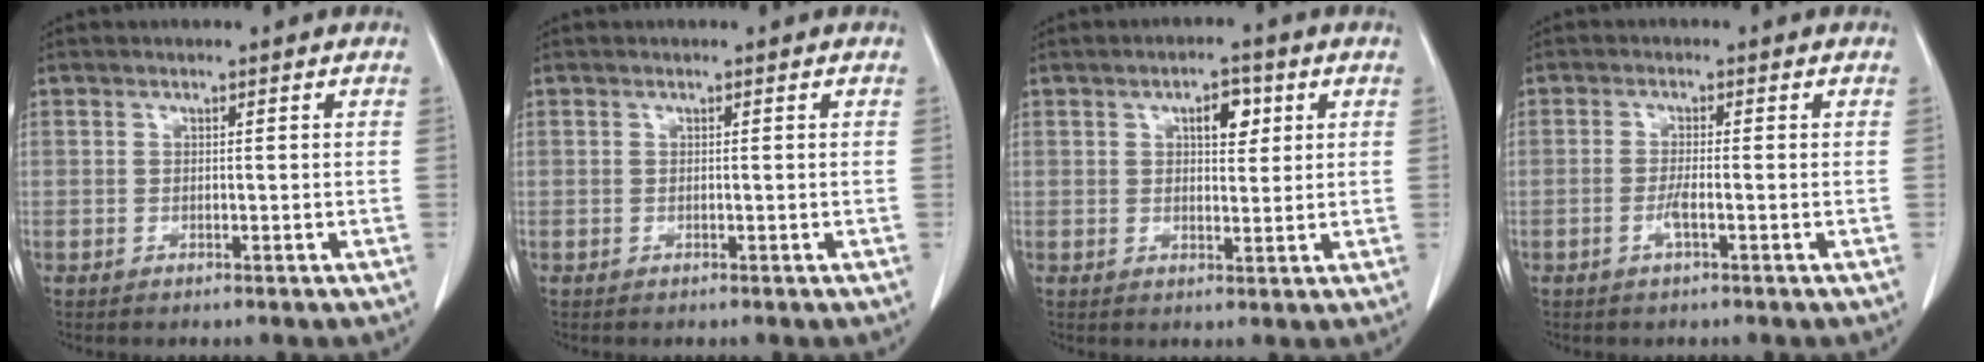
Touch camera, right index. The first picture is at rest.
{"total": 0.0}
{"total": 4.4, "force": [1.7, 2.0, 3.5], "torque": [-0.052, 0.005, 0.025]}
{"total": 1.9, "force": [-0.8, 0.1, 1.8], "torque": [-0.038, -0.001, -0.017]}